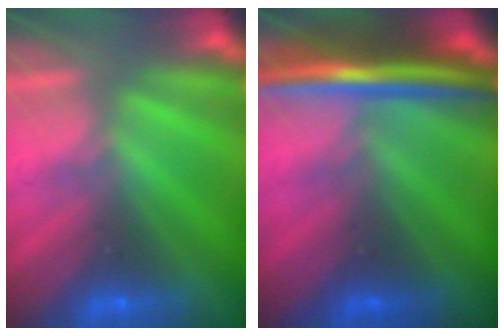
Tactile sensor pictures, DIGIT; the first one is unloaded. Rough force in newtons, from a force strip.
{"total": 6.9}